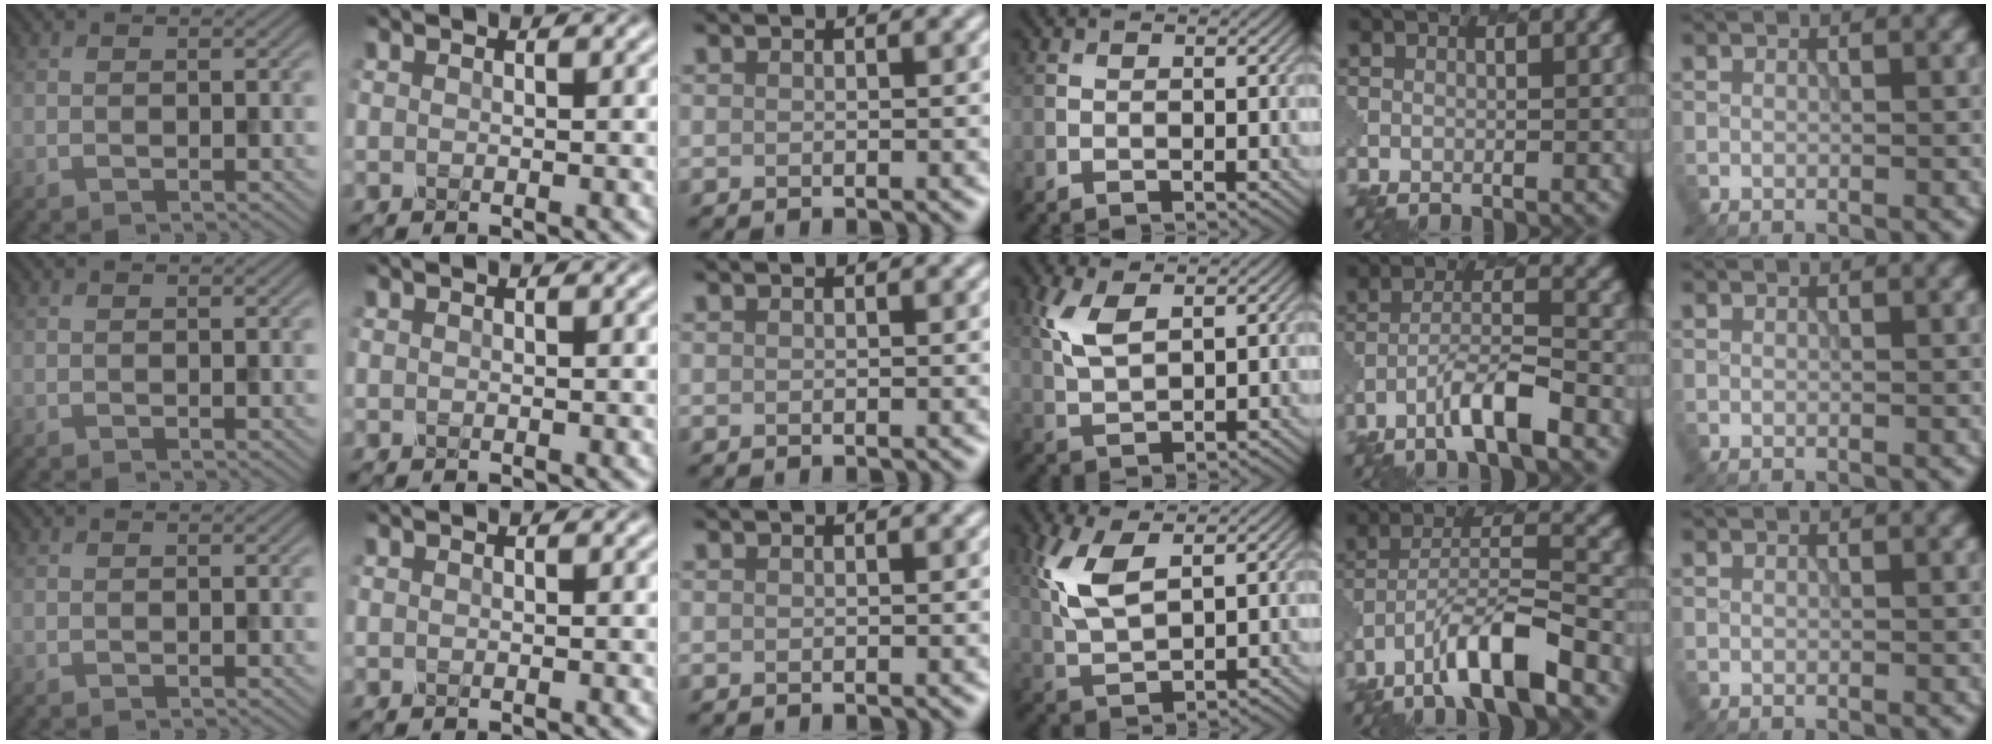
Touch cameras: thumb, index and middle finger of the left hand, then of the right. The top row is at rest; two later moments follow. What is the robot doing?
{"motion": "insert", "object": "pen bag"}